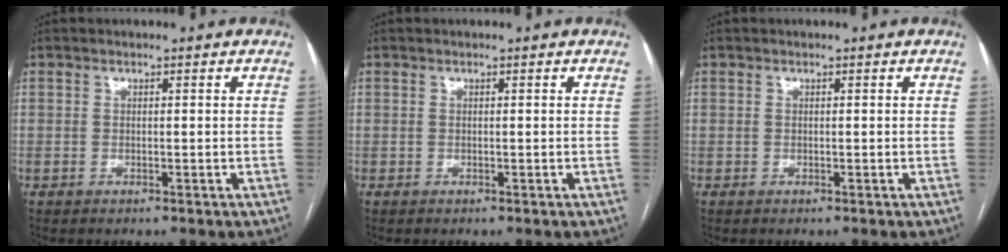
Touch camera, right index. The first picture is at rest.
{"total": 0.0}
{"total": 0.0}